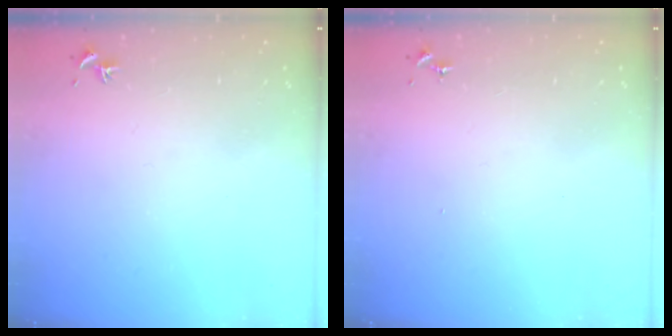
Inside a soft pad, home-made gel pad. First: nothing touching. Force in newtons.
{"total": 0.0}